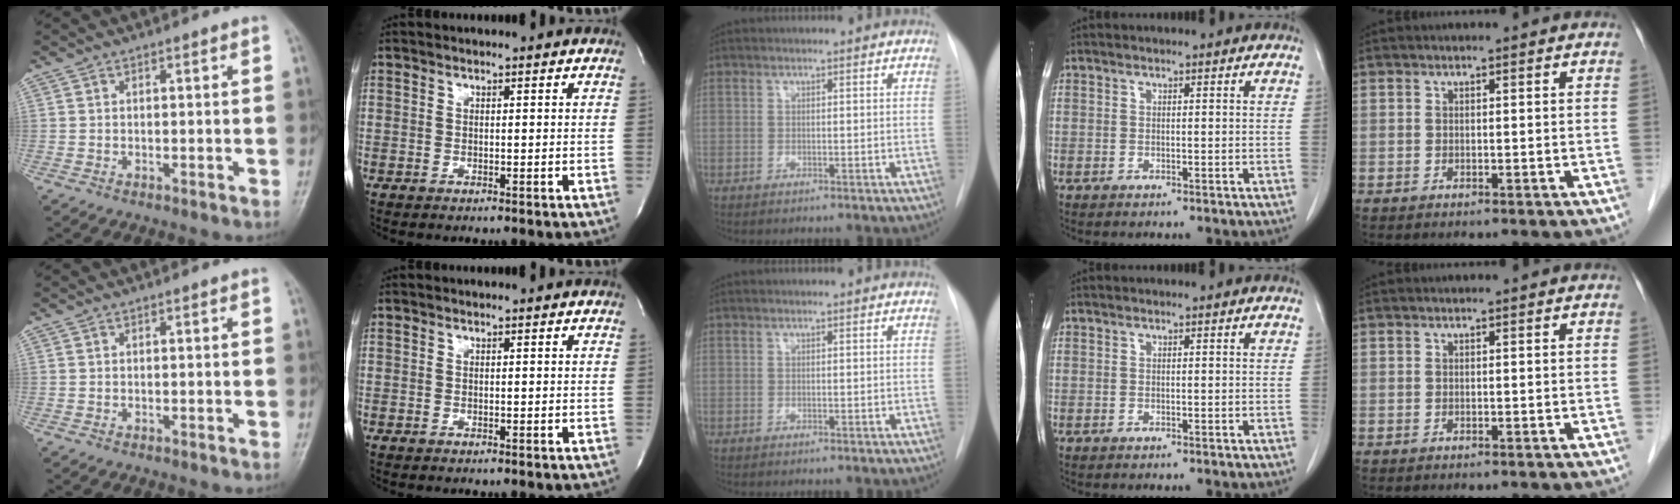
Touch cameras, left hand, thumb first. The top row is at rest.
{}